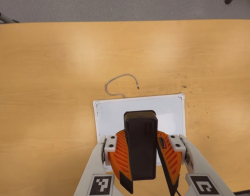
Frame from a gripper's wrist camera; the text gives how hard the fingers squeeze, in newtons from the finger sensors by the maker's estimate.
{"total": 10.0, "left": 9.9, "right": 10.0}